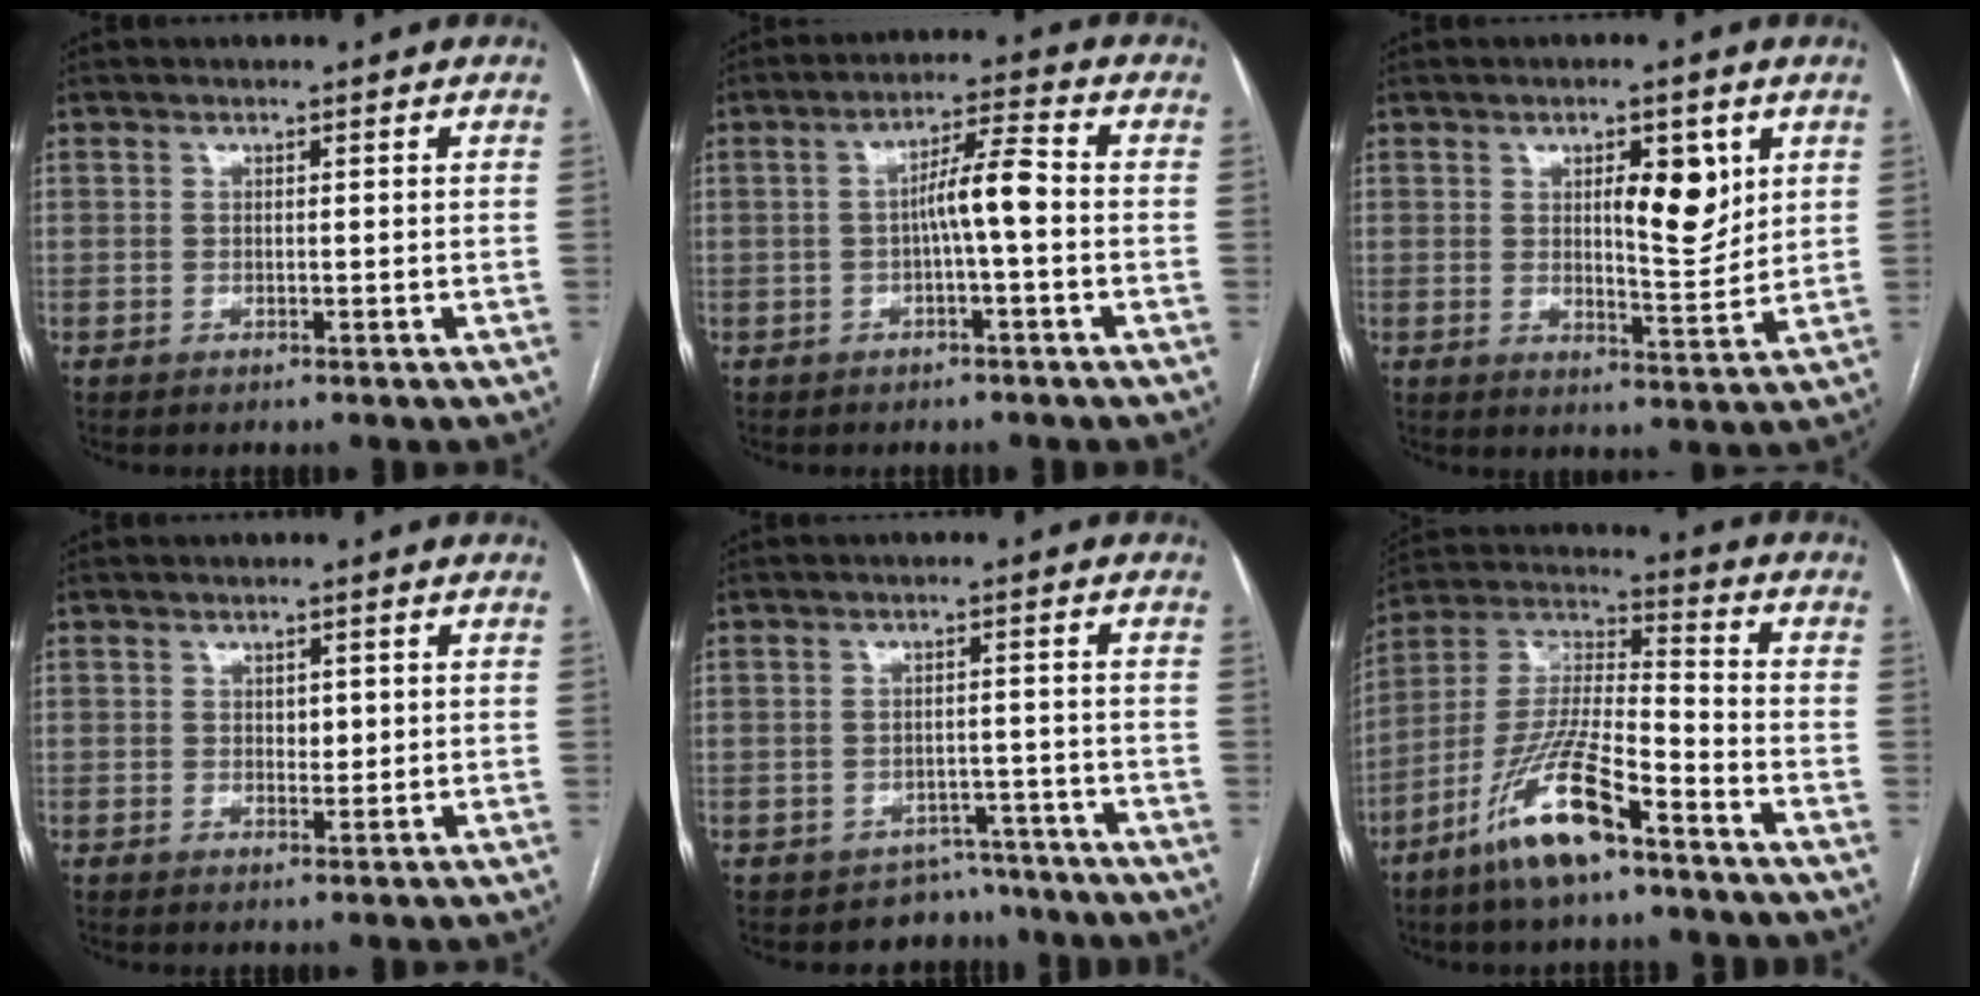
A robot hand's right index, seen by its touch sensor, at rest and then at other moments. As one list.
[{"total": 5.7, "force": [-0.7, 0.3, 5.6], "torque": [-0.095, 0.016, -0.011]}, {"total": 7.5, "force": [2.6, 2.3, 6.6], "torque": [-0.095, -0.004, 0.041]}, {"total": 1.7, "force": [0.3, 1.1, 1.2], "torque": [-0.012, -0.002, 0.006]}, {"total": 5.4, "force": [-4.4, 3.0, -0.8], "torque": [0.022, 0.030, -0.059]}, {"total": 14.6, "force": [-9.0, 2.7, 11.2], "torque": [-0.236, -0.015, -0.169]}]